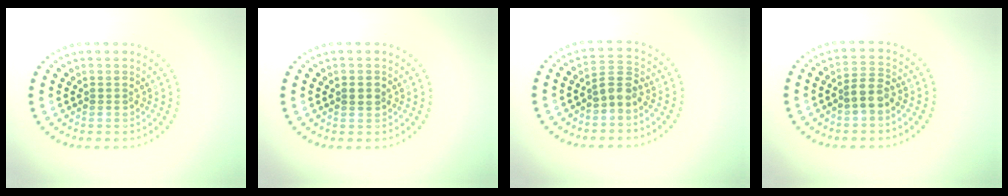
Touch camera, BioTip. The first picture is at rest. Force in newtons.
{"total": 1.4, "press": 1.4, "slide": 0.2}
{"total": 2.0, "press": 1.7, "slide": 1.1}
{"total": 2.2, "press": 2.0, "slide": 1.1}